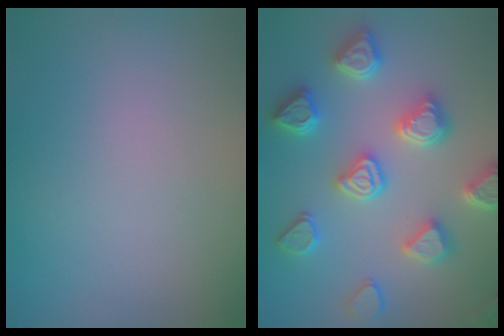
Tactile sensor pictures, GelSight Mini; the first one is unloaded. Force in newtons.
{"total": 5.4, "press": 5.3, "slide": 1.2}